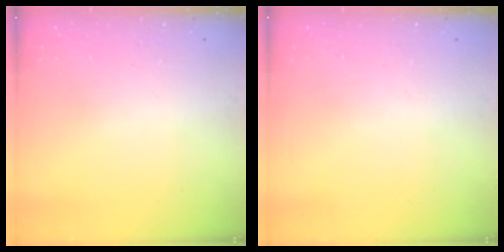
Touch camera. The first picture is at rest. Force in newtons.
{"total": 0.0}